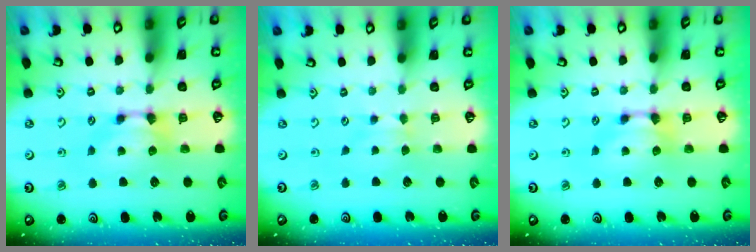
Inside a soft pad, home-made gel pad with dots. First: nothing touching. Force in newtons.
{"total": 1.6, "press": 1.5, "slide": 0.5}
{"total": 0.0}